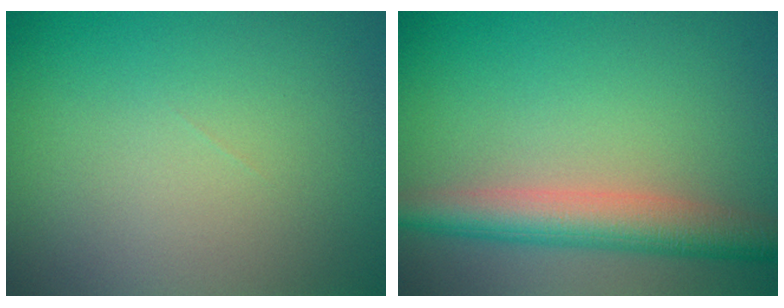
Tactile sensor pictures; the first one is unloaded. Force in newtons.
{"total": 5.1, "press": 5.1, "slide": 0.3}